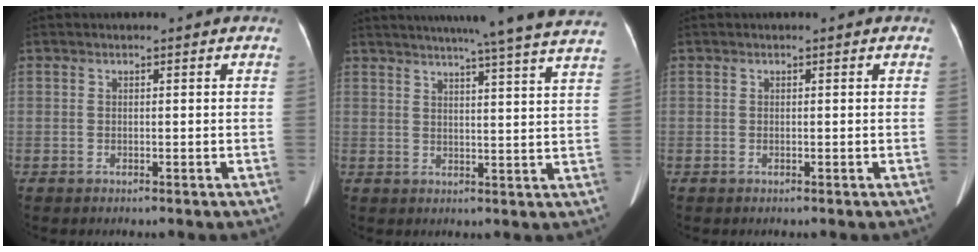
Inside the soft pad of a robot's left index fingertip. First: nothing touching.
{"total": 22.5, "force": [20.0, -1.3, 10.2], "torque": [-0.157, -0.028, 0.241]}
{"total": 0.0}